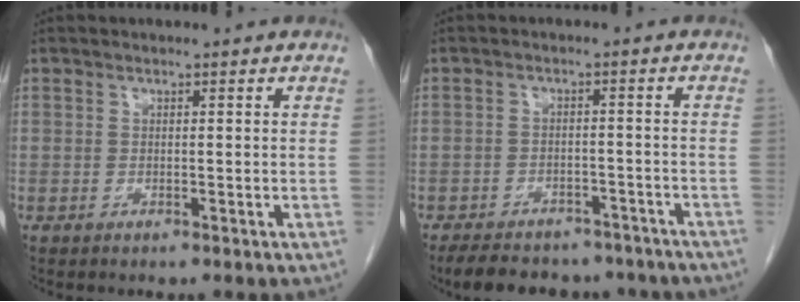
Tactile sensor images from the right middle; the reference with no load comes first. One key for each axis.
{"total": 15.1, "fx": -12.7, "fy": 6.1, "fz": 5.4, "tx": -0.104, "ty": 0.003, "tz": -0.157}